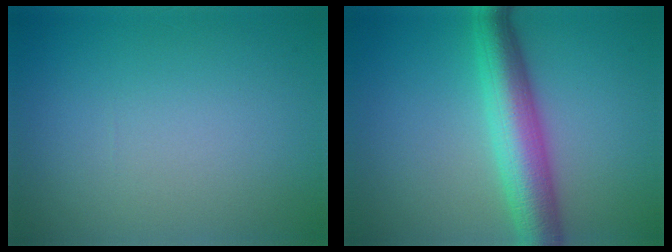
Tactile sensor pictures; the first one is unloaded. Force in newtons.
{"total": 6.3, "press": 6.3, "slide": 0.0}